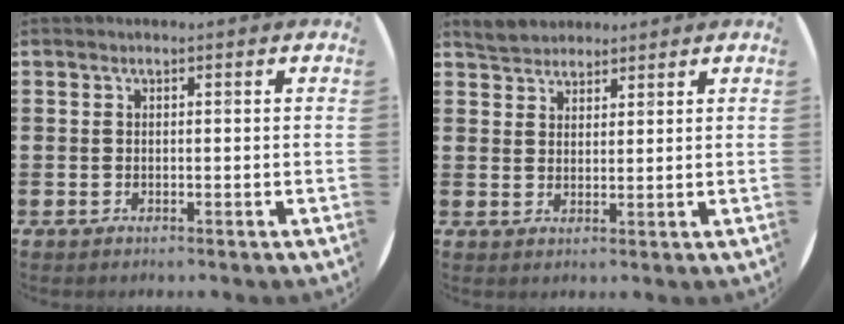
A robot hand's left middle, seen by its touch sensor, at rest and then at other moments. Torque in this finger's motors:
{"motor_torque": [0.16, -0.15, 0.00, 0.01]}